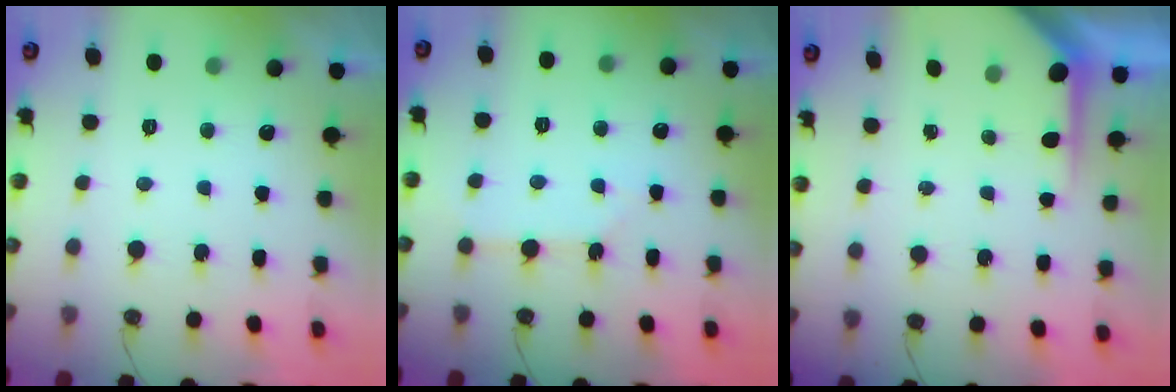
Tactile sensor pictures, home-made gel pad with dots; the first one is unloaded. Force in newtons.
{"total": 3.0, "press": 3.0, "slide": 0.4}
{"total": 5.1, "press": 5.1, "slide": 0.5}